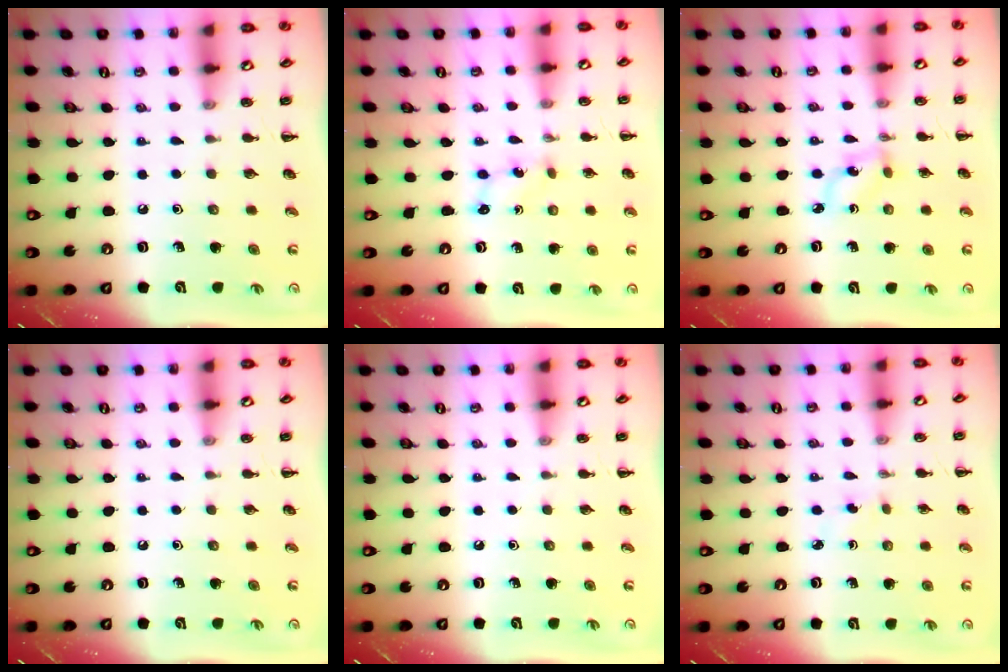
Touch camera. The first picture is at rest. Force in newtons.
{"total": 1.7, "press": 1.6, "slide": 0.6}
{"total": 1.8, "press": 1.7, "slide": 0.5}
{"total": 0.0}
{"total": 0.0}
{"total": 2.3, "press": 2.1, "slide": 0.9}